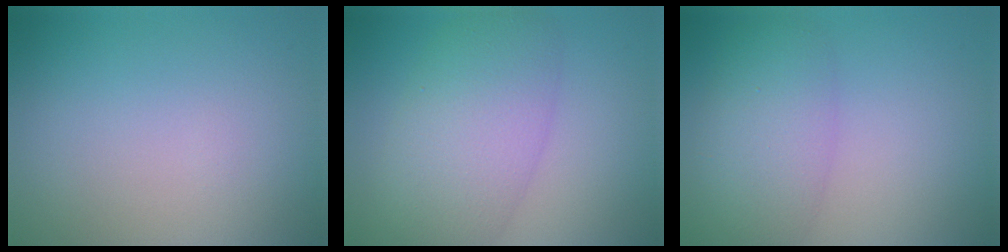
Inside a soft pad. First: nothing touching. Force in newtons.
{"total": 7.5, "press": 7.5, "slide": 0.2}
{"total": 5.1, "press": 5.1, "slide": 0.0}